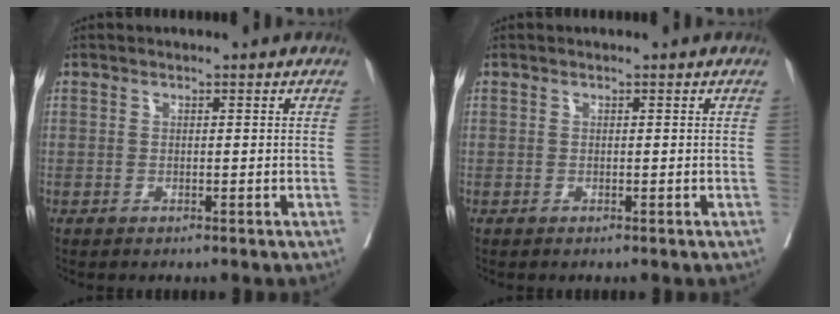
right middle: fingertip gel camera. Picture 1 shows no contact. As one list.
[{"total": 0.0}]